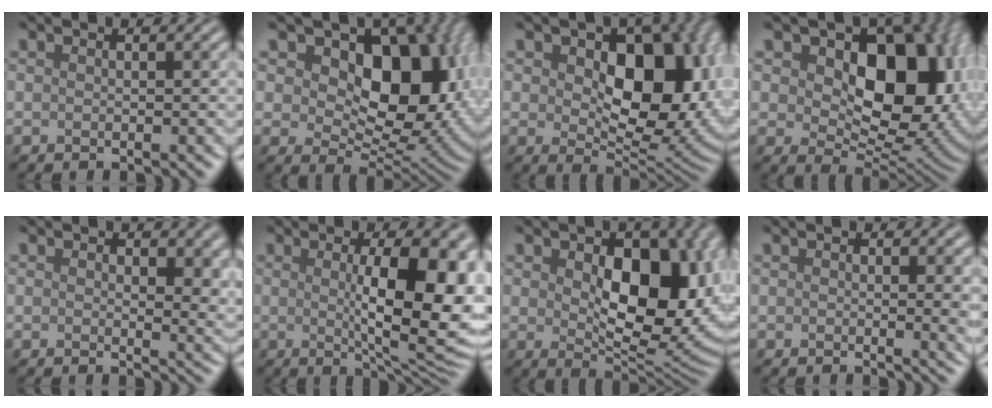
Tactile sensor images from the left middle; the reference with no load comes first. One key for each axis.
{"total": 13.9, "fx": 3.9, "fy": 8.8, "fz": 9.9, "tx": -0.118, "ty": -0.005, "tz": 0.060}
{"total": 11.6, "fx": 1.8, "fy": 7.2, "fz": 8.9, "tx": -0.122, "ty": -0.011, "tz": 0.034}
{"total": 14.1, "fx": 3.2, "fy": 9.0, "fz": 10.4, "tx": -0.124, "ty": -0.006, "tz": 0.054}
{"total": 4.3, "fx": 1.3, "fy": 2.5, "fz": 3.3, "tx": -0.035, "ty": -0.012, "tz": 0.020}
{"total": 11.5, "fx": 0.8, "fy": 3.1, "fz": 11.0, "tx": -0.142, "ty": -0.007, "tz": 0.018}
{"total": 11.2, "fx": 1.4, "fy": 6.7, "fz": 9.0, "tx": -0.125, "ty": -0.014, "tz": 0.028}
{"total": 2.5, "fx": 0.4, "fy": 0.8, "fz": 2.4, "tx": -0.020, "ty": -0.002, "tz": 0.004}